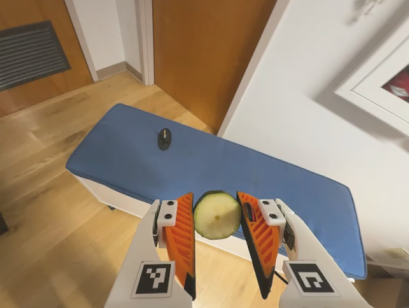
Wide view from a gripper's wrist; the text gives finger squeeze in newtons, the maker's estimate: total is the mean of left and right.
{"total": 10.7, "left": 11.2, "right": 10.2}